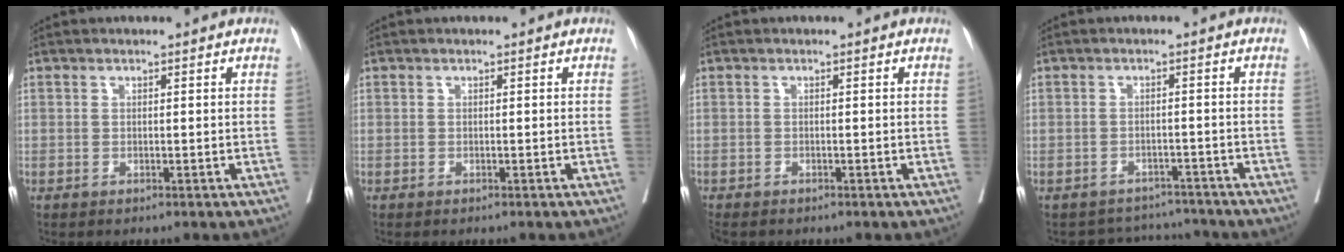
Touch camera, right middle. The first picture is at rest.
{"total": 0.6, "force": [-0.6, 0.1, 0.2], "torque": [0.000, -0.002, -0.011]}
{"total": 1.9, "force": [-1.7, 0.6, 0.6], "torque": [-0.013, -0.007, -0.026]}
{"total": 5.4, "force": [-5.1, 1.5, -1.2], "torque": [0.017, 0.023, -0.066]}